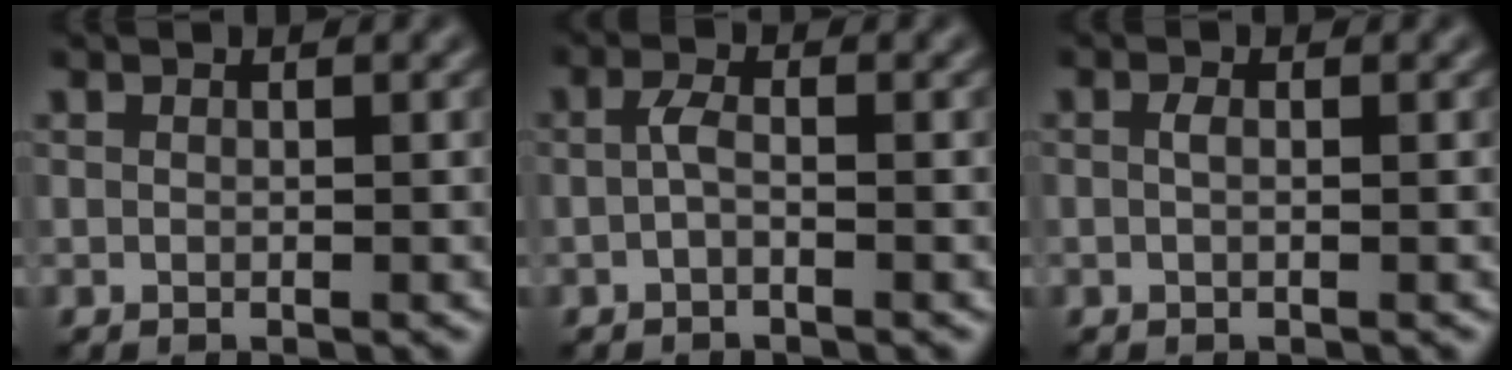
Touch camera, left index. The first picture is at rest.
{"total": 1.2, "force": [-0.7, 0.3, 0.9], "torque": [-0.024, 0.005, -0.011]}
{"total": 0.6, "force": [-0.3, 0.2, 0.5], "torque": [-0.011, 0.006, -0.002]}